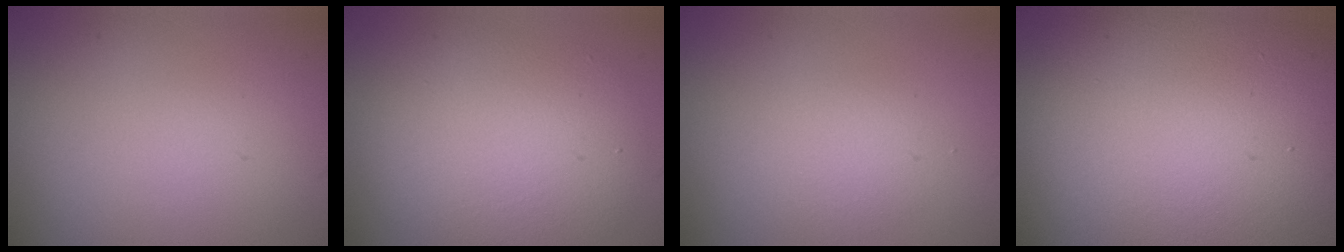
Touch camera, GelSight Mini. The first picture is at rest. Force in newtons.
{"total": 6.2, "press": 6.2, "slide": 0.2}
{"total": 1.7, "press": 1.7, "slide": 0.1}
{"total": 17.2, "press": 17.2, "slide": 1.2}